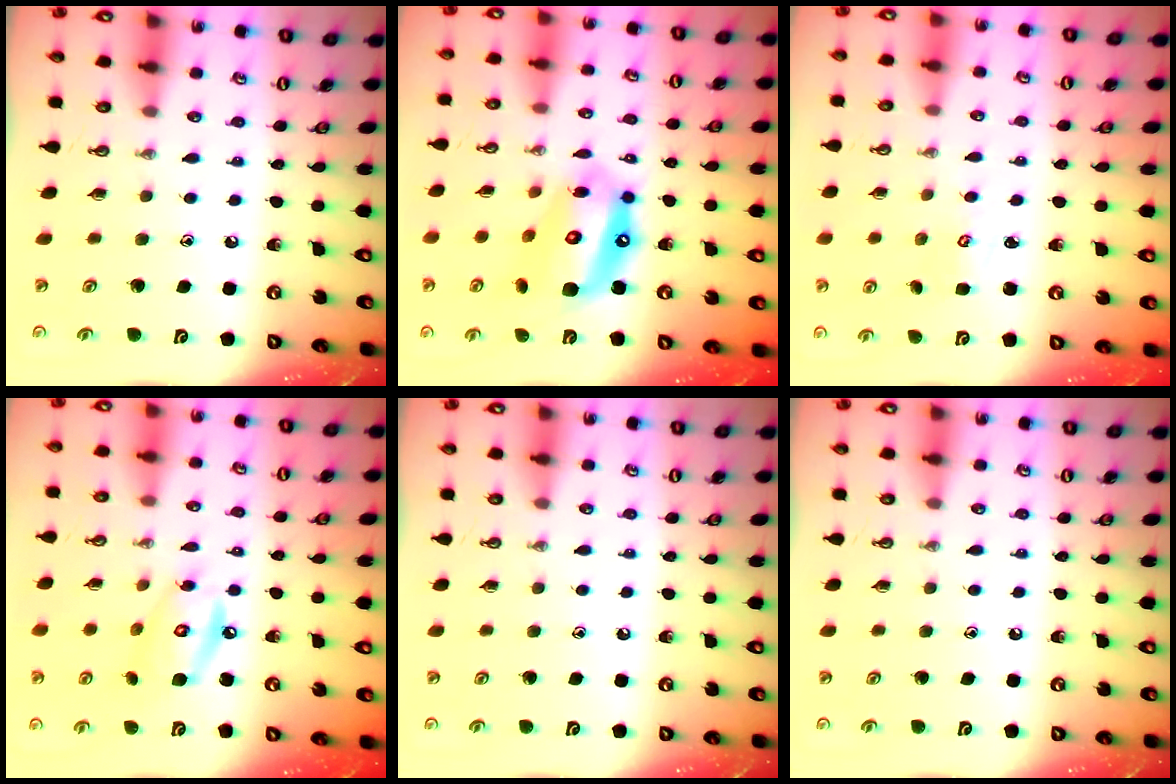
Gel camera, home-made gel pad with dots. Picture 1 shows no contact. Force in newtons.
{"total": 15.0, "press": 14.9, "slide": 1.3}
{"total": 2.8, "press": 2.8, "slide": 0.3}
{"total": 10.2, "press": 10.2, "slide": 0.7}
{"total": 0.0}
{"total": 0.0}